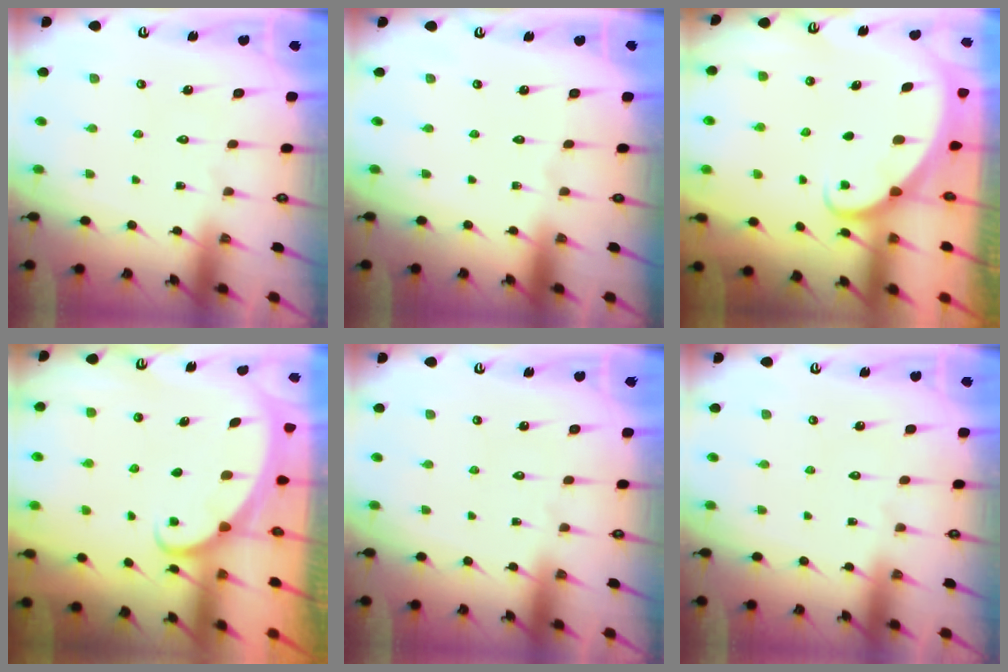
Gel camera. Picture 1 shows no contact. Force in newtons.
{"total": 0.0}
{"total": 1.6, "press": 1.6, "slide": 0.0}
{"total": 1.6, "press": 1.6, "slide": 0.1}
{"total": 0.0}
{"total": 0.0}